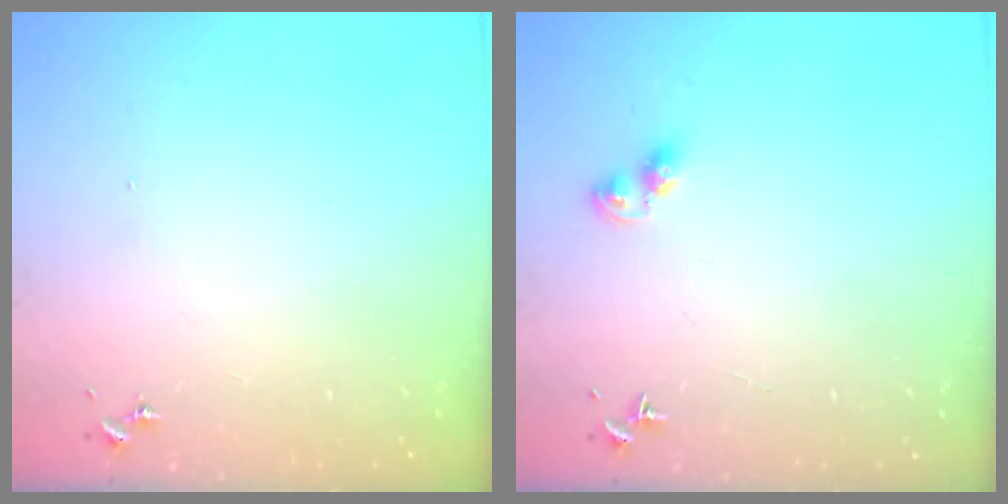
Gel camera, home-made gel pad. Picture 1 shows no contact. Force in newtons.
{"total": 4.5, "press": 4.5, "slide": 0.2}